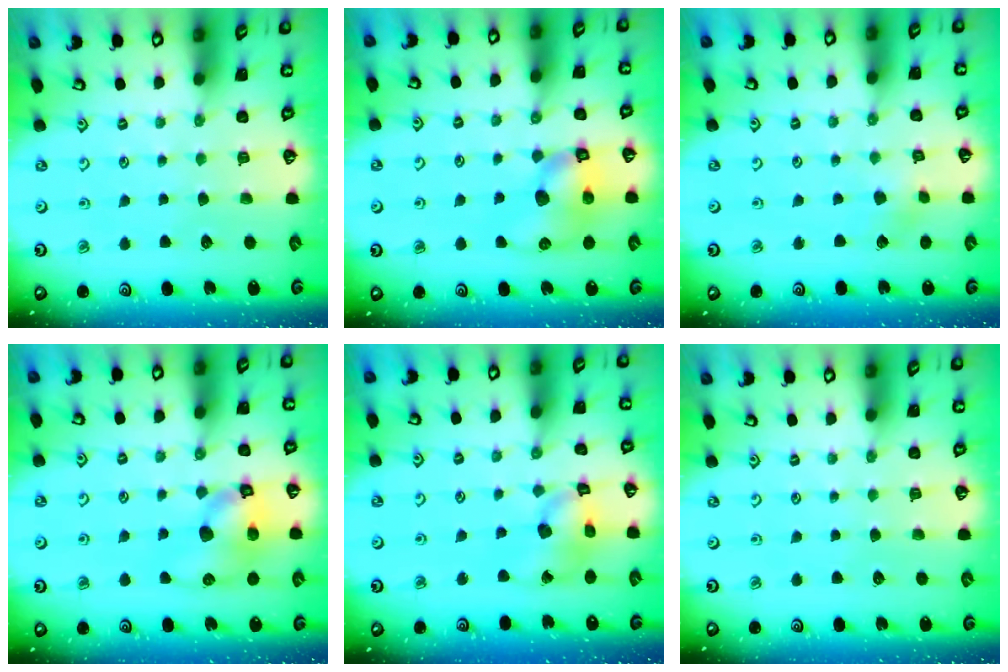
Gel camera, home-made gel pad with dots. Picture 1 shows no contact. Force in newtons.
{"total": 10.8, "press": 10.6, "slide": 1.7}
{"total": 2.7, "press": 2.7, "slide": 0.3}
{"total": 10.9, "press": 10.7, "slide": 1.5}
{"total": 12.8, "press": 12.7, "slide": 1.6}
{"total": 0.0}